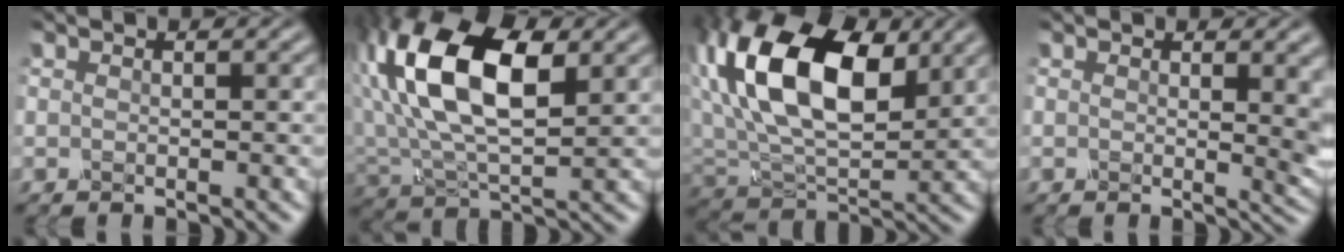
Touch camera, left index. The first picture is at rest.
{"total": 11.8, "force": [2.8, 6.6, 9.4], "torque": [-0.186, 0.013, 0.051]}
{"total": 14.3, "force": [4.5, 8.0, 11.0], "torque": [-0.218, 0.024, 0.081]}
{"total": 6.1, "force": [1.6, 2.5, 5.3], "torque": [-0.025, 0.008, 0.027]}